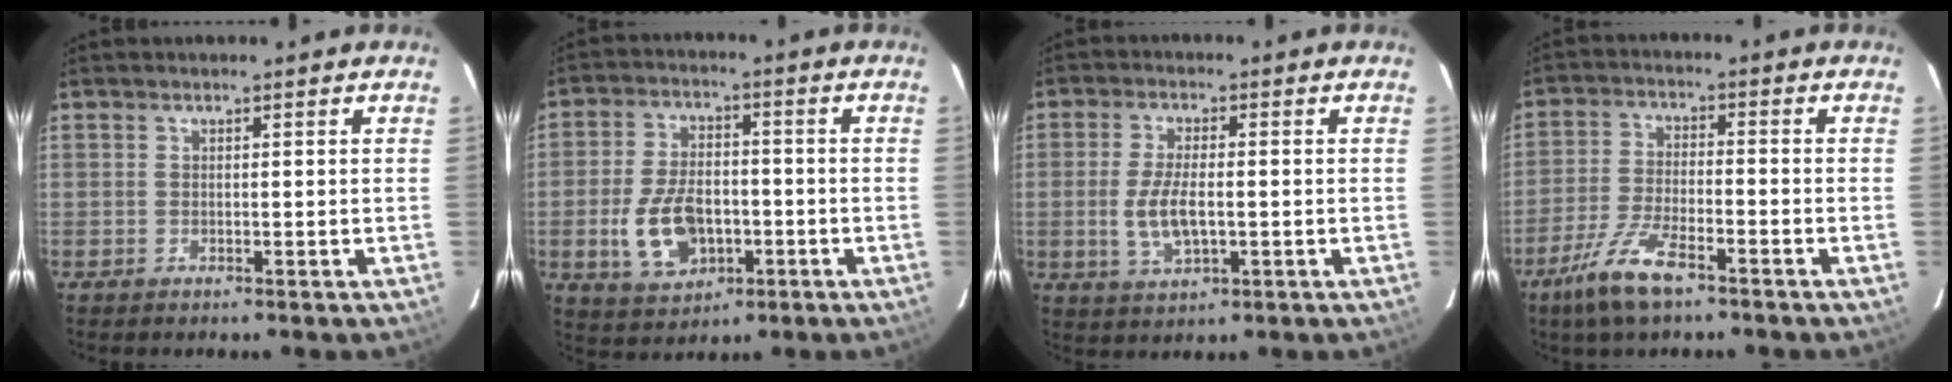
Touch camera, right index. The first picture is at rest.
{"total": 11.5, "force": [-3.2, 7.1, 8.4], "torque": [-0.180, 0.002, -0.044]}
{"total": 7.2, "force": [-1.1, 3.0, 6.5], "torque": [-0.132, -0.007, -0.016]}
{"total": 9.7, "force": [-6.4, 2.6, 6.8], "torque": [-0.155, -0.011, -0.124]}